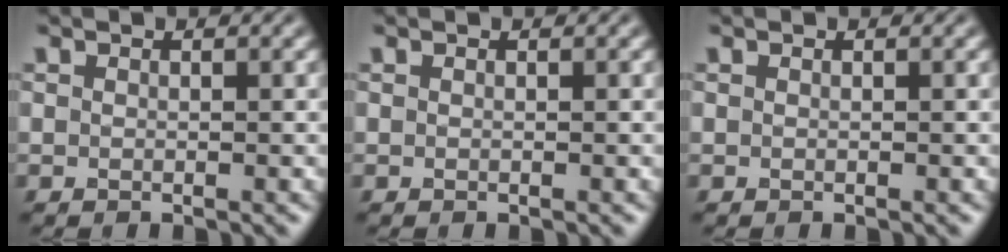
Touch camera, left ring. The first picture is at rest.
{"total": 0.0}
{"total": 0.0}